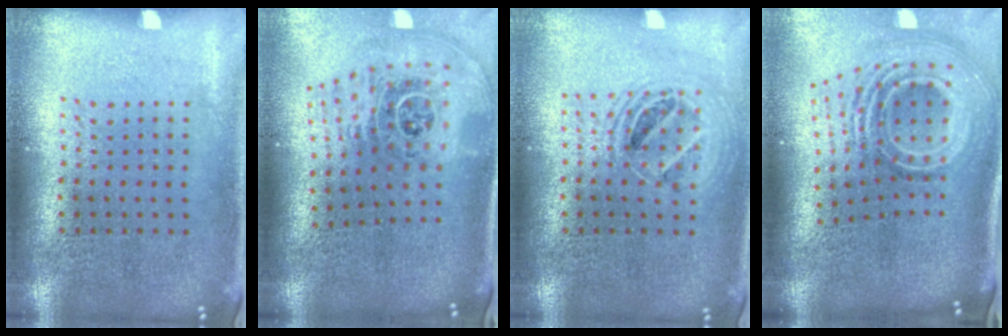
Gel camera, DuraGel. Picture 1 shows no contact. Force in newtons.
{"total": 2.6, "press": 1.8, "slide": 1.9}
{"total": 1.4, "press": 1.2, "slide": 0.7}
{"total": 2.9, "press": 1.8, "slide": 2.2}